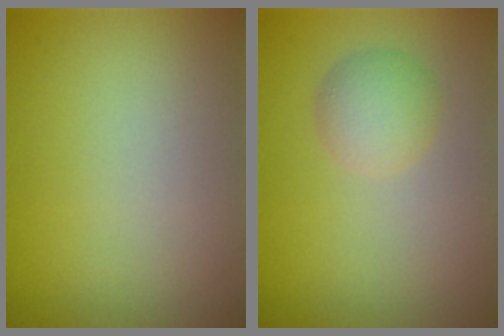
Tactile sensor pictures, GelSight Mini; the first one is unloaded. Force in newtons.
{"total": 2.6, "press": 2.6, "slide": 0.1}